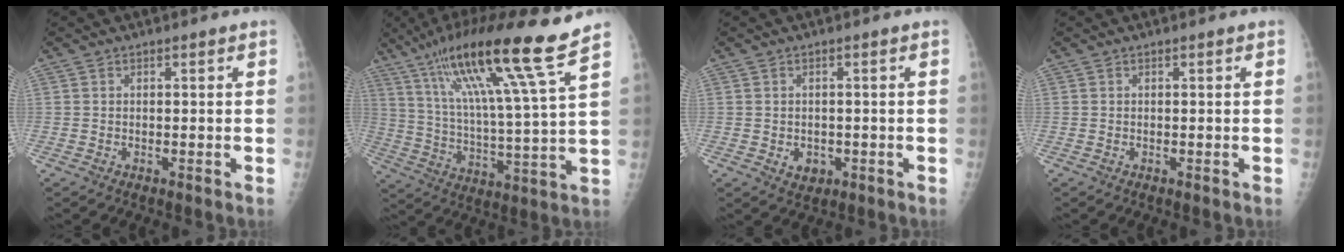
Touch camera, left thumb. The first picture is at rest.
{"total": 19.9, "force": [12.4, 0.3, 15.5], "torque": [-0.259, -0.045, 0.211]}
{"total": 3.1, "force": [-0.7, 2.5, 1.6], "torque": [-0.013, 0.000, 0.000]}
{"total": 0.0}